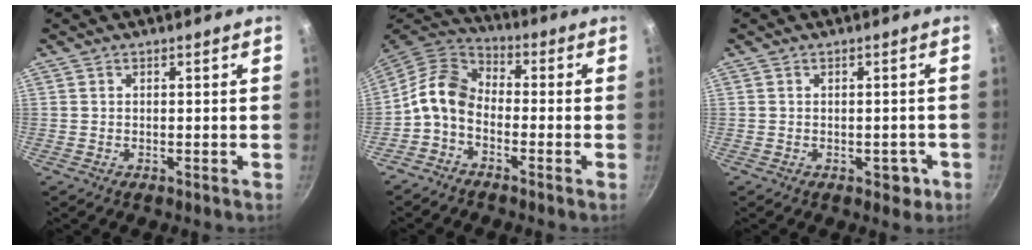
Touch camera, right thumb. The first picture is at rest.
{"total": 8.7, "force": [-2.5, 6.0, 5.8], "torque": [-0.112, 0.045, -0.068]}
{"total": 3.0, "force": [-1.1, 2.0, 1.9], "torque": [0.002, 0.014, -0.005]}